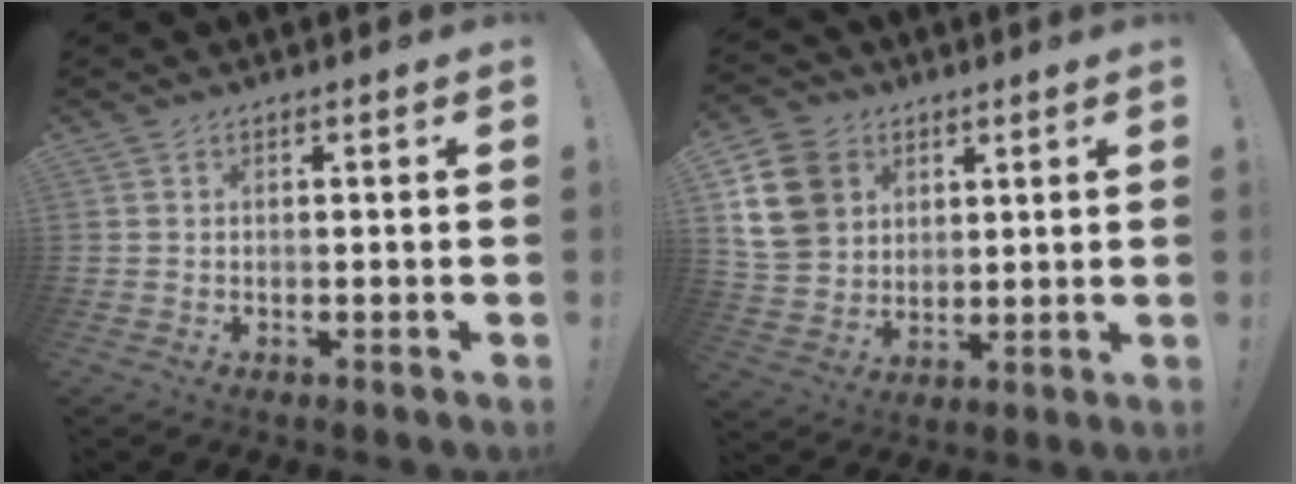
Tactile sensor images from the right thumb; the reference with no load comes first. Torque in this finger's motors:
{"motor_torque": [-0.14, 1.02, 0.27, 0.08, 0.13]}